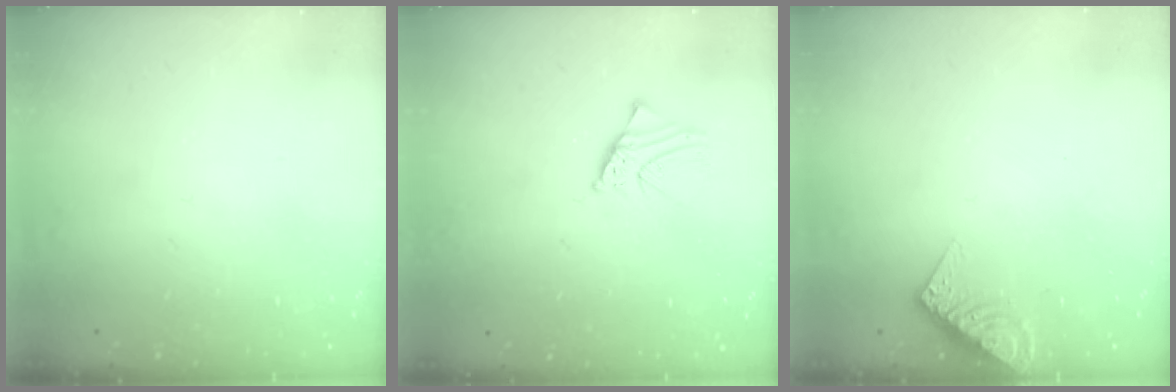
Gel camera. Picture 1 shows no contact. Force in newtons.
{"total": 1.7, "press": 1.7, "slide": 0.2}
{"total": 8.7, "press": 8.6, "slide": 1.0}